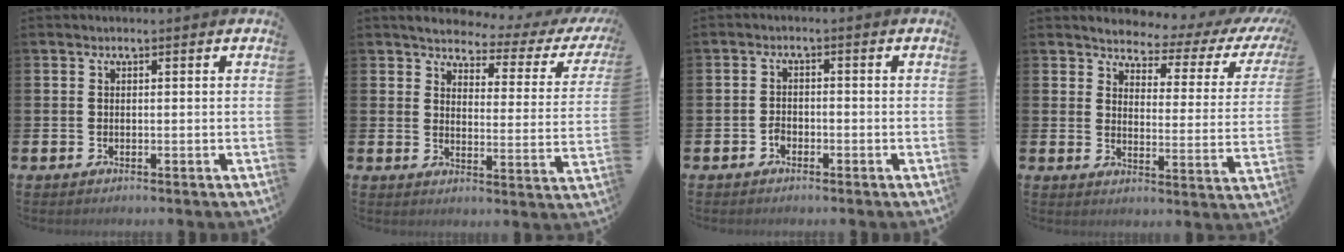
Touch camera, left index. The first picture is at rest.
{"total": 3.6, "force": [3.3, 1.1, 1.0], "torque": [-0.040, -0.029, 0.048]}
{"total": 1.6, "force": [-1.0, 1.1, 0.6], "torque": [-0.014, 0.001, -0.021]}
{"total": 3.2, "force": [2.9, 1.2, 0.8], "torque": [-0.028, -0.034, 0.038]}